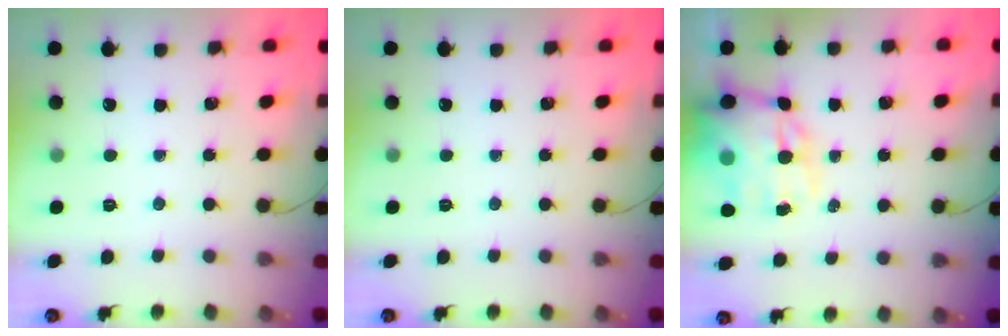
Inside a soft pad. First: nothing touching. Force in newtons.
{"total": 0.0}
{"total": 15.9, "press": 15.3, "slide": 4.3}